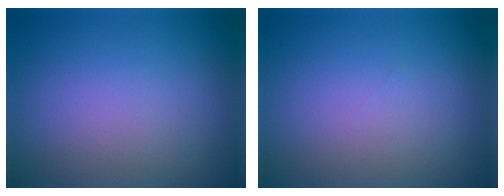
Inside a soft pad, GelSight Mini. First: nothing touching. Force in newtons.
{"total": 0.0}